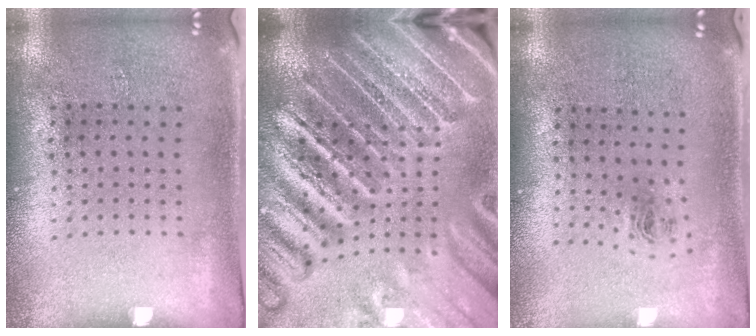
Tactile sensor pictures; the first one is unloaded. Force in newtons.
{"total": 5.5, "press": 4.8, "slide": 2.7}
{"total": 0.9, "press": 0.4, "slide": 0.8}